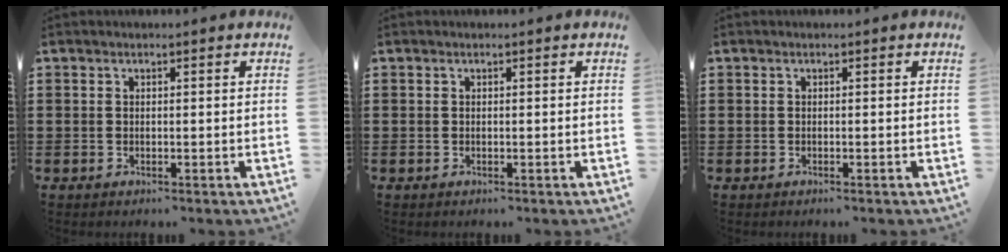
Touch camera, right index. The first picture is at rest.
{"total": 0.0}
{"total": 0.0}